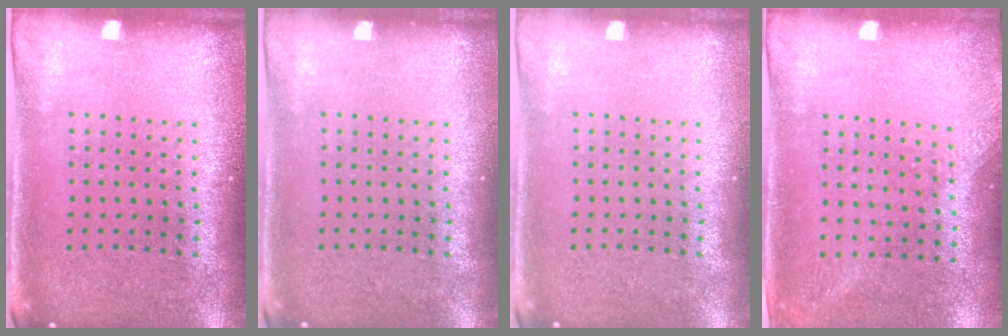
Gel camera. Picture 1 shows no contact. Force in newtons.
{"total": 0.0}
{"total": 0.0}
{"total": 1.3, "press": 1.0, "slide": 0.8}